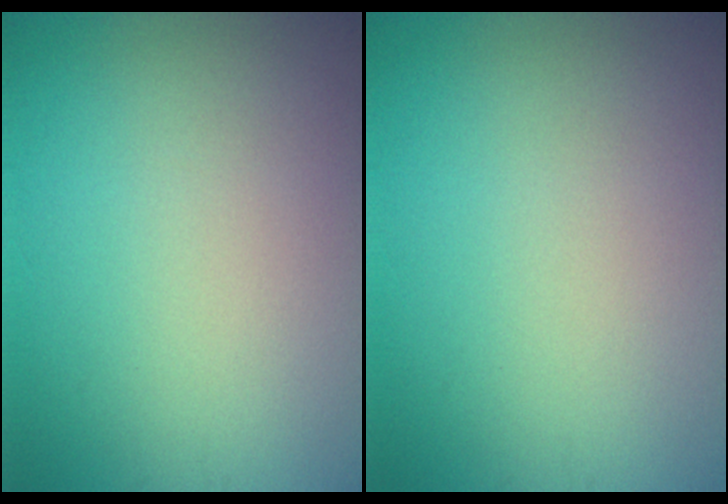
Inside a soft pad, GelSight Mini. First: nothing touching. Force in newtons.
{"total": 0.0}